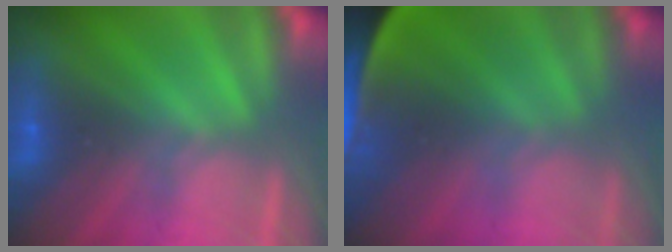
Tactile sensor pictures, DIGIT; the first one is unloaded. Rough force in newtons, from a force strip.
{"total": 7.8}